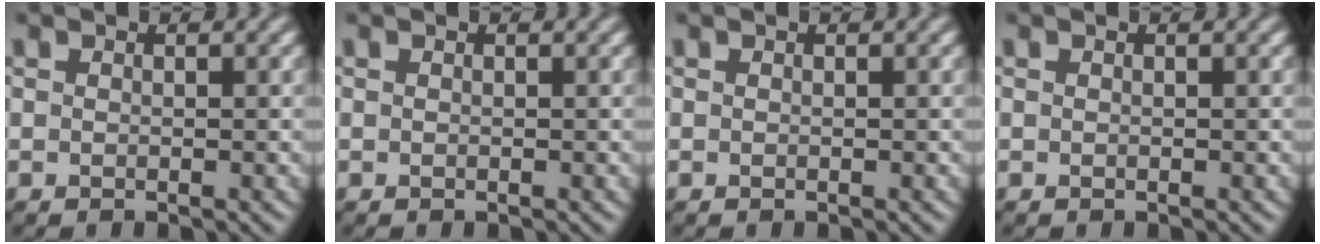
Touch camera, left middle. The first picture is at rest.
{"total": 0.0}
{"total": 0.0}
{"total": 0.0}